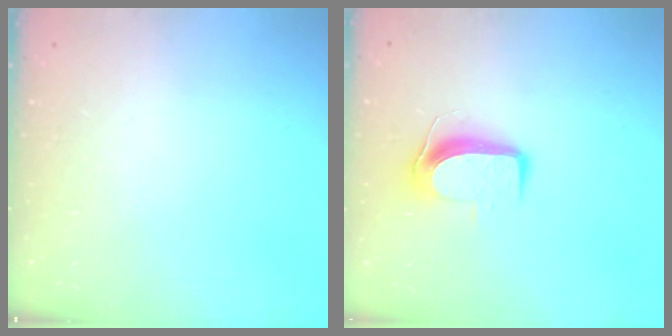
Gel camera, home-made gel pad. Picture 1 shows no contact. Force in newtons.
{"total": 9.1, "press": 9.0, "slide": 1.1}